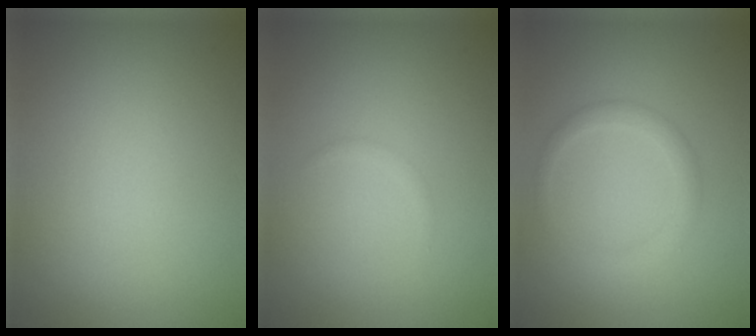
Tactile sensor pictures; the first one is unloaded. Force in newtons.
{"total": 0.5, "press": 0.5, "slide": 0.1}
{"total": 2.1, "press": 2.1, "slide": 0.1}